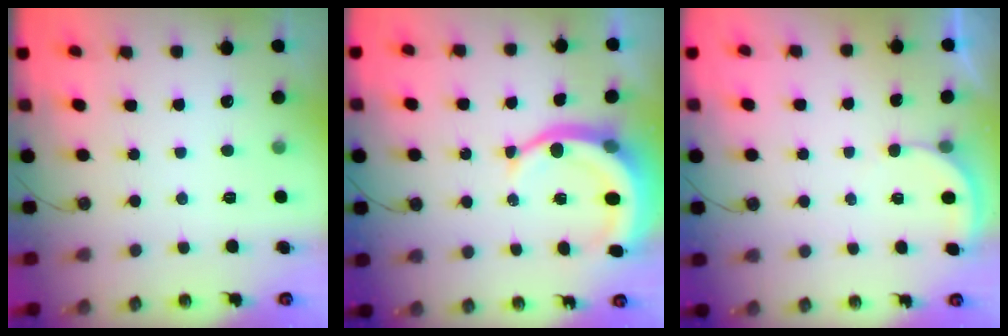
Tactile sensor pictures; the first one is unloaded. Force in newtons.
{"total": 10.0, "press": 9.9, "slide": 1.1}
{"total": 2.3, "press": 2.3, "slide": 0.2}